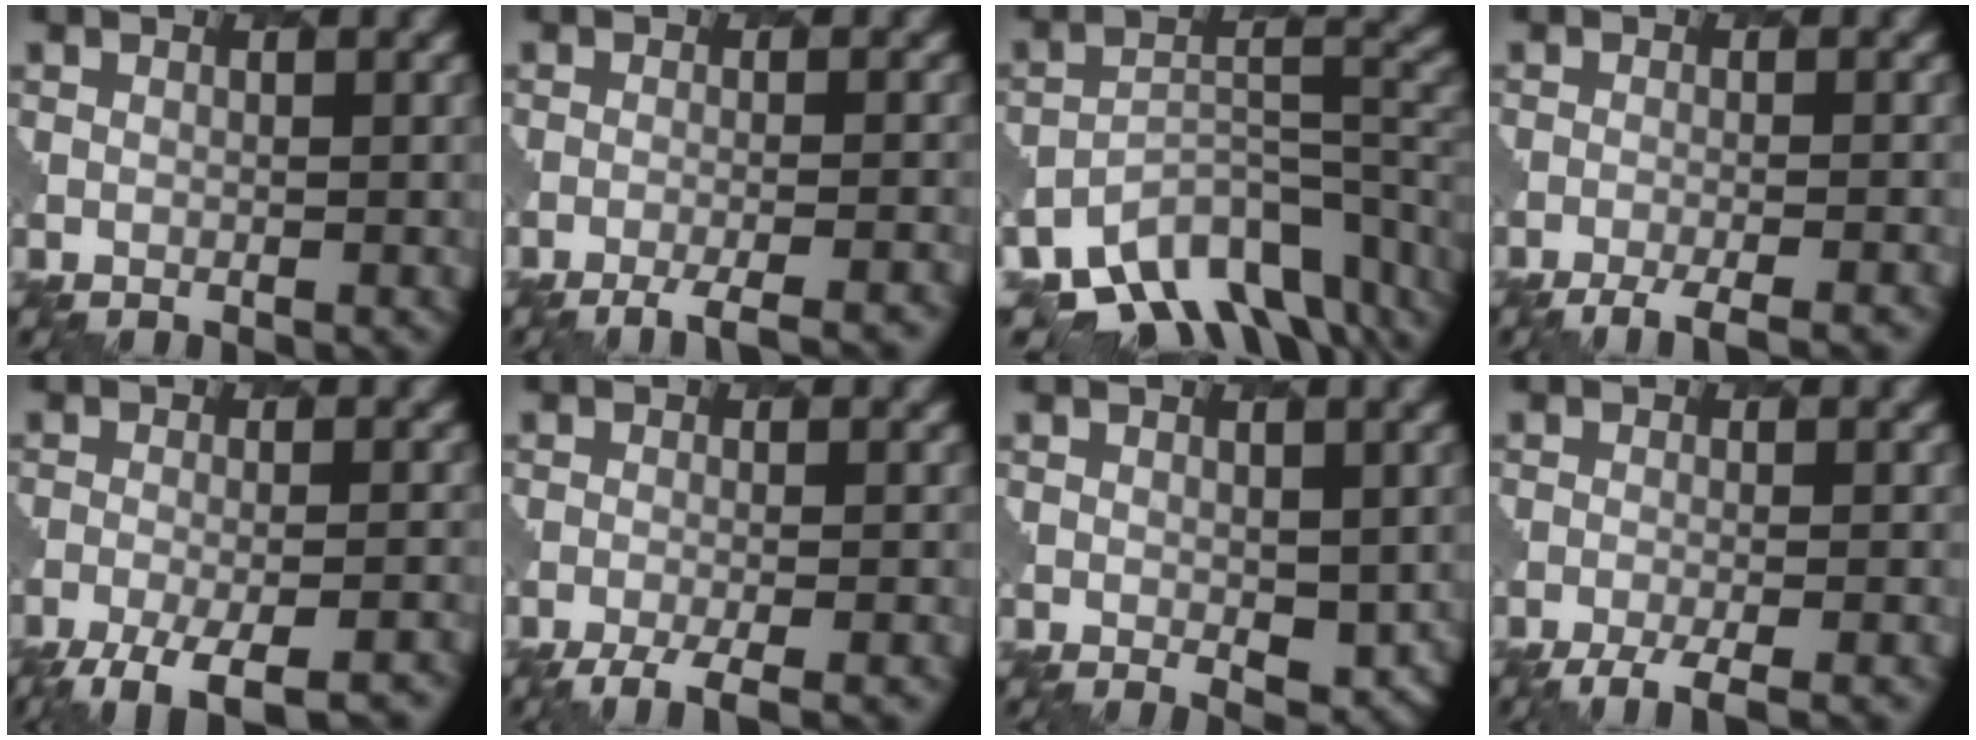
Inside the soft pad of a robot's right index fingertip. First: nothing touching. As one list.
[{"total": 4.7, "force": [-3.7, 0.9, 2.9], "torque": [-0.034, -0.002, -0.059]}, {"total": 9.9, "force": [-7.5, 4.4, 4.7], "torque": [-0.068, -0.012, -0.122]}, {"total": 4.6, "force": [-3.6, 0.9, 2.7], "torque": [-0.033, -0.005, -0.060]}, {"total": 8.0, "force": [-6.0, 2.1, 4.8], "torque": [-0.075, -0.019, -0.088]}, {"total": 4.4, "force": [-3.2, 0.9, 3.0], "torque": [-0.037, -0.003, -0.057]}, {"total": 2.4, "force": [0.1, 1.5, 1.8], "torque": [-0.027, -0.010, 0.007]}, {"total": 4.3, "force": [-3.1, 0.9, 2.9], "torque": [-0.037, -0.002, -0.056]}]